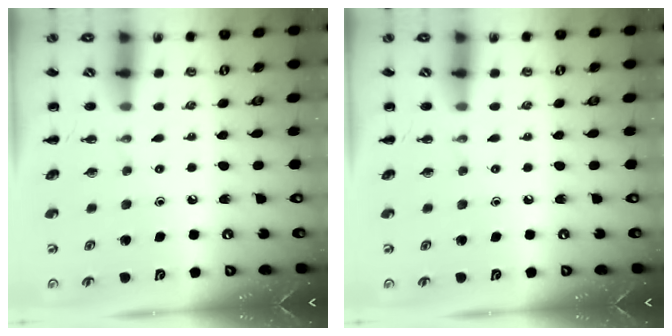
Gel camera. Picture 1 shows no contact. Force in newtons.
{"total": 0.0}